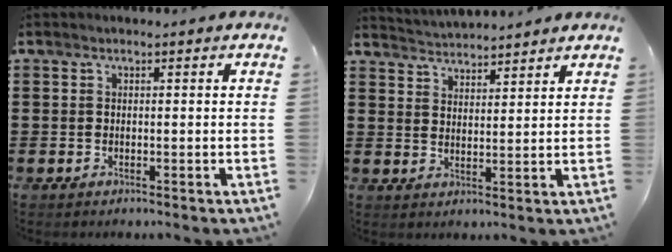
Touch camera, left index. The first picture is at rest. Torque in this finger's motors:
{"motor_torque": [1.23, -0.91, 0.25, 0.05]}